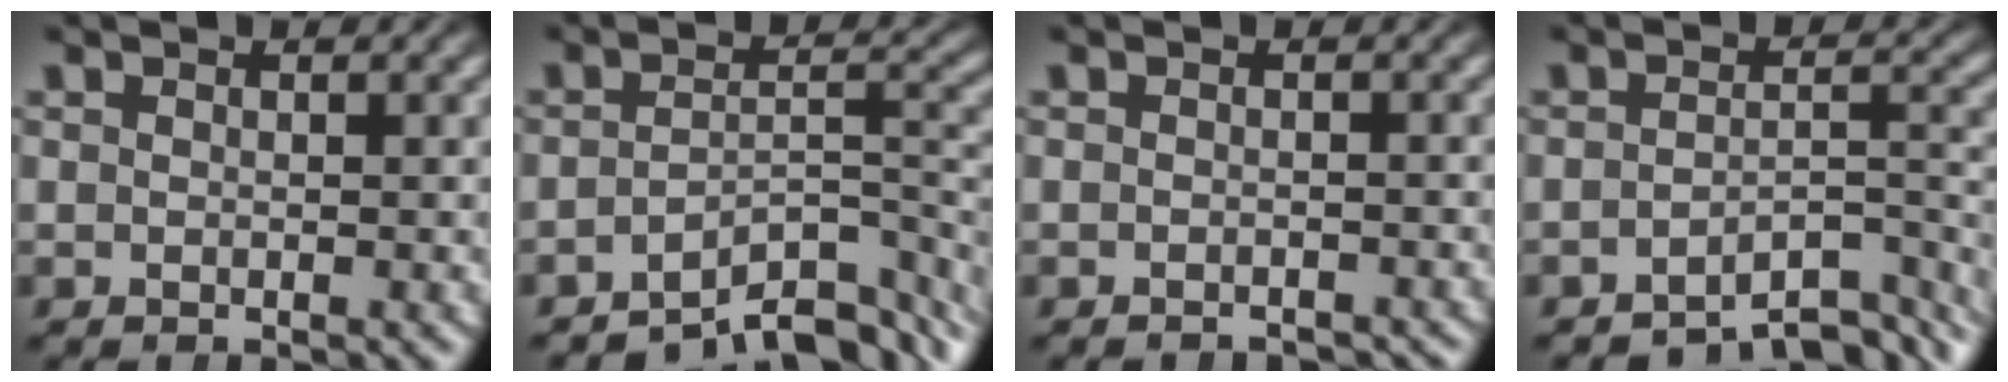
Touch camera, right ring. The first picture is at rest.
{"total": 9.3, "force": [-6.4, 3.4, 5.8], "torque": [-0.058, -0.023, -0.087]}
{"total": 2.7, "force": [-2.7, 0.1, 0.2], "torque": [0.003, -0.009, -0.038]}
{"total": 8.1, "force": [-6.7, 2.2, 3.9], "torque": [-0.026, -0.011, -0.098]}